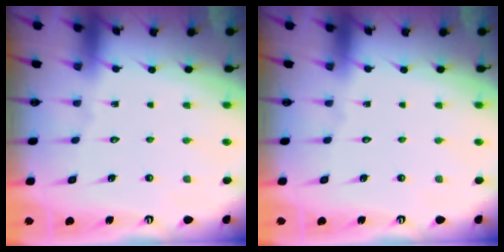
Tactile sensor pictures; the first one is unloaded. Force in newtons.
{"total": 0.0}